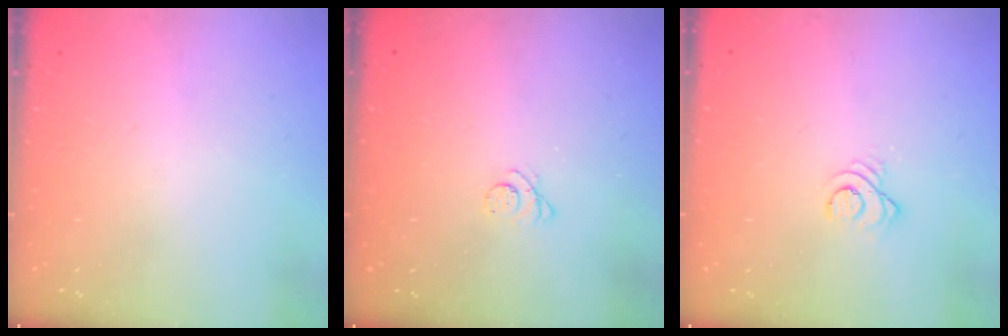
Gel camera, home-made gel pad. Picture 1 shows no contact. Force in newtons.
{"total": 2.5, "press": 2.5, "slide": 0.3}
{"total": 3.3, "press": 3.3, "slide": 0.2}